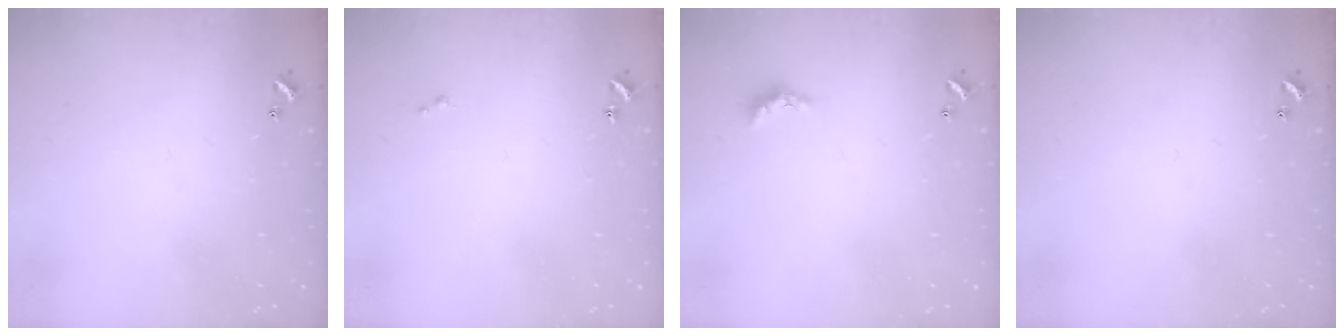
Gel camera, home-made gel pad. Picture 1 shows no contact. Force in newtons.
{"total": 0.0}
{"total": 2.6, "press": 2.5, "slide": 0.6}
{"total": 0.0}